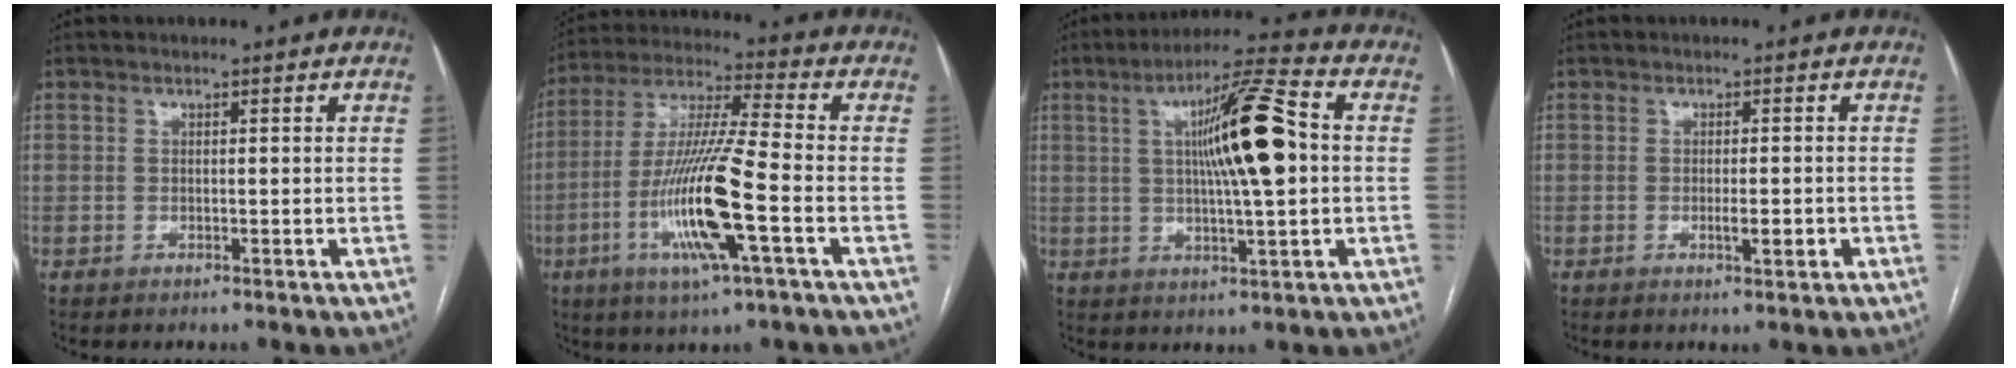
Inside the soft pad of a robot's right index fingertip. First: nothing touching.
{"total": 15.8, "force": [-4.9, 0.4, 15.0], "torque": [-0.308, -0.012, -0.095]}
{"total": 13.3, "force": [1.6, 1.0, 13.2], "torque": [-0.220, 0.016, 0.024]}
{"total": 2.7, "force": [-0.9, 0.5, 2.5], "torque": [-0.044, -0.002, -0.010]}